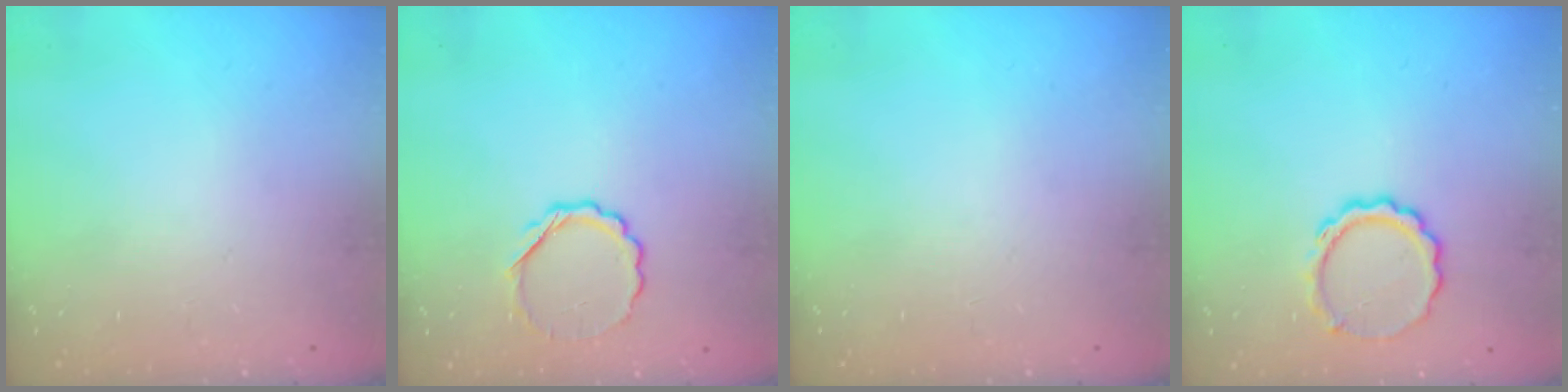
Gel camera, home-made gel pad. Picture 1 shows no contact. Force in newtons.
{"total": 5.4, "press": 5.2, "slide": 1.4}
{"total": 0.0}
{"total": 8.5, "press": 8.4, "slide": 1.1}